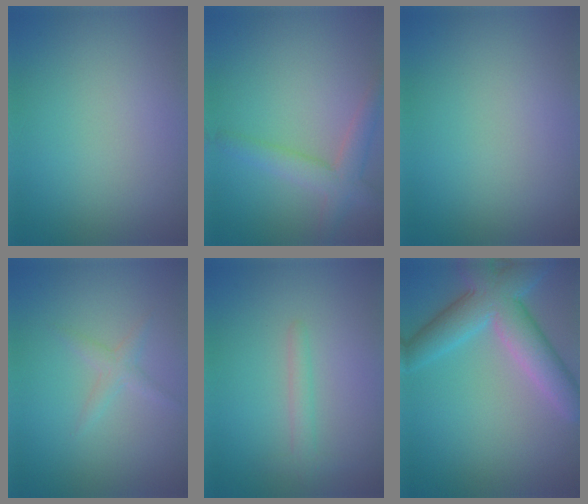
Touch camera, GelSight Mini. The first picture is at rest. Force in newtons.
{"total": 3.3, "press": 3.3, "slide": 0.2}
{"total": 0.0}
{"total": 1.3, "press": 1.3, "slide": 0.1}
{"total": 1.5, "press": 1.5, "slide": 0.1}
{"total": 7.1, "press": 7.1, "slide": 0.4}